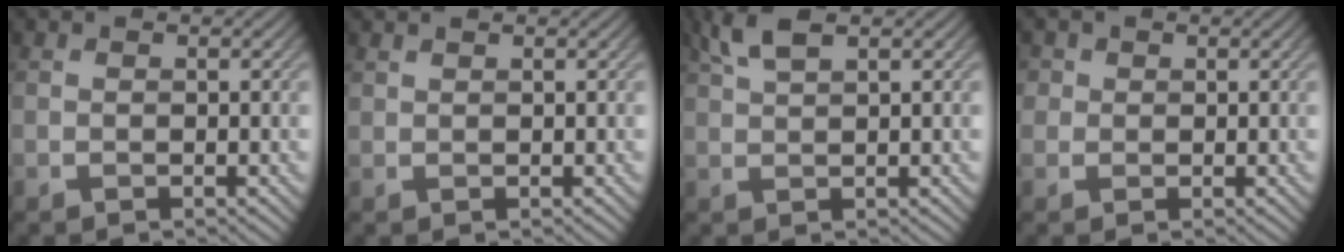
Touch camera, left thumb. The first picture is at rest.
{"total": 0.6, "force": [0.6, 0.0, 0.2], "torque": [-0.004, 0.004, 0.013]}
{"total": 3.4, "force": [2.0, 0.8, 2.6], "torque": [-0.058, 0.011, 0.045]}
{"total": 2.1, "force": [0.7, 1.9, 0.5], "torque": [-0.011, 0.002, 0.005]}